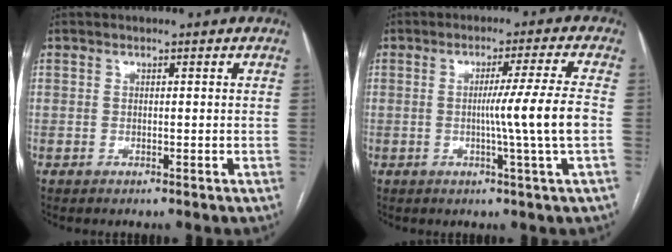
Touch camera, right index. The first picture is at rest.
{"total": 8.0, "force": [-0.9, -2.5, 7.5], "torque": [-0.116, -0.006, -0.008]}